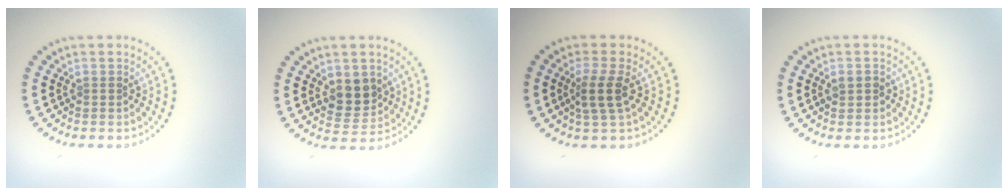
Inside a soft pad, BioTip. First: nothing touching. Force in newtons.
{"total": 3.4, "press": 3.3, "slide": 0.9}
{"total": 2.5, "press": 2.1, "slide": 1.4}
{"total": 1.4, "press": 1.4, "slide": 0.3}